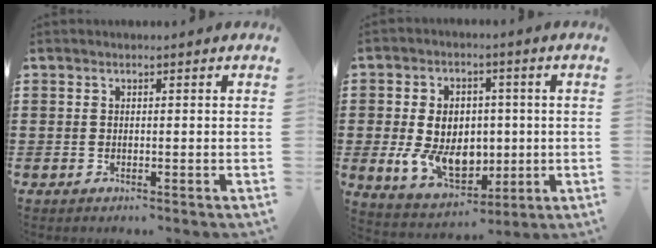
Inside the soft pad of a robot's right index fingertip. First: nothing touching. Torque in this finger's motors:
{"motor_torque": [2.14, 0.00, 0.70, 0.13]}